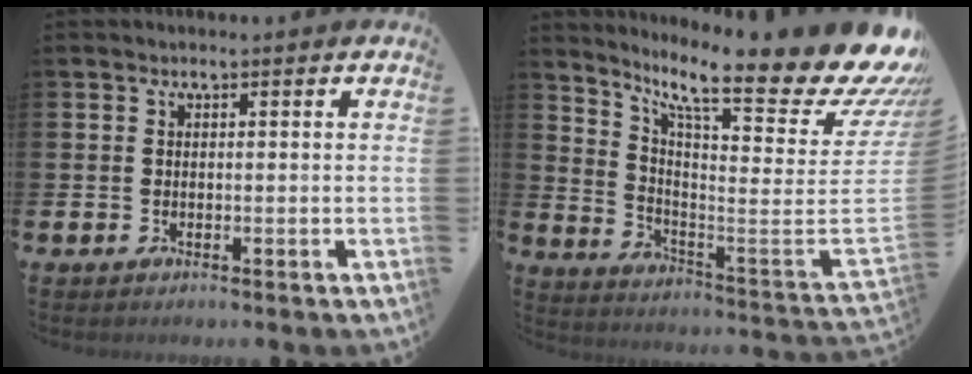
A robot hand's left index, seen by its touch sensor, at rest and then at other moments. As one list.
[{"total": 13.9, "force": [10.3, 2.8, 9.0], "torque": [-0.156, -0.097, 0.161]}]